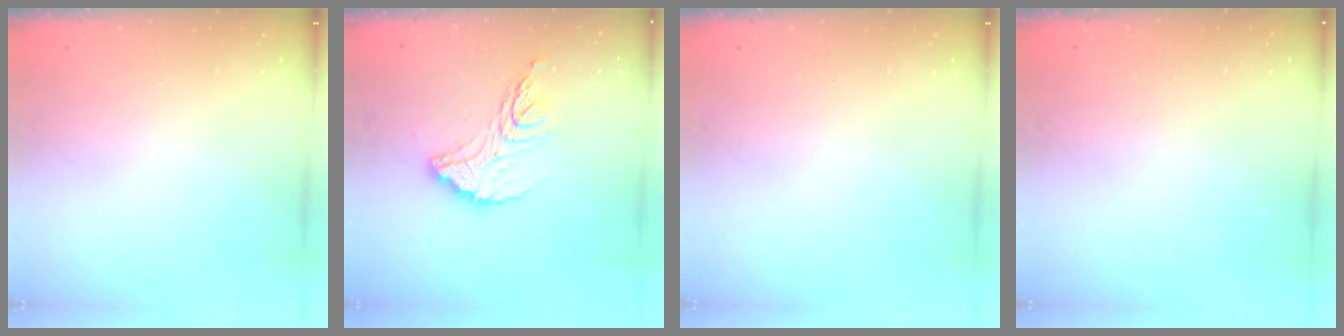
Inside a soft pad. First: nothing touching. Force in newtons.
{"total": 12.9, "press": 12.9, "slide": 1.2}
{"total": 0.0}
{"total": 3.9, "press": 3.9, "slide": 0.2}